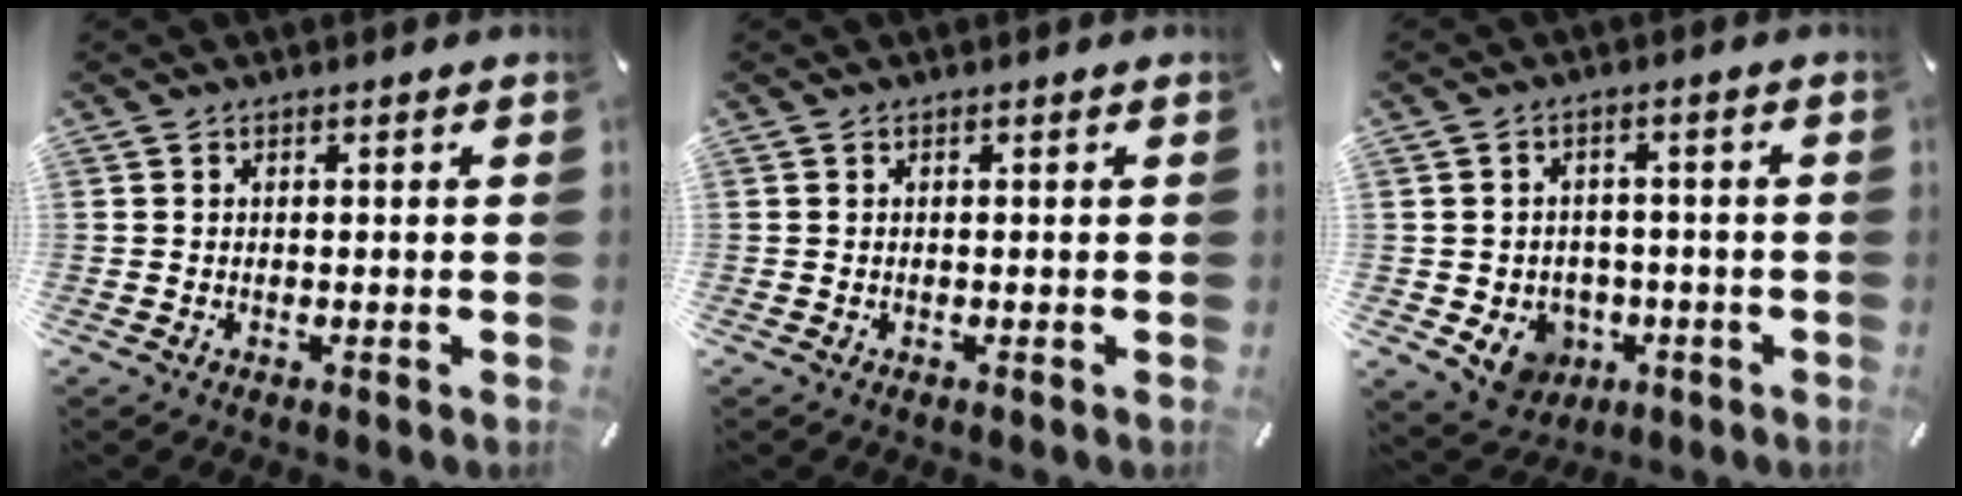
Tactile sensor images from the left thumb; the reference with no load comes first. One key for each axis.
{"total": 0.0}
{"total": 6.8, "fx": -2.0, "fy": 6.3, "fz": 1.9, "tx": -0.037, "ty": 0.010, "tz": -0.032}